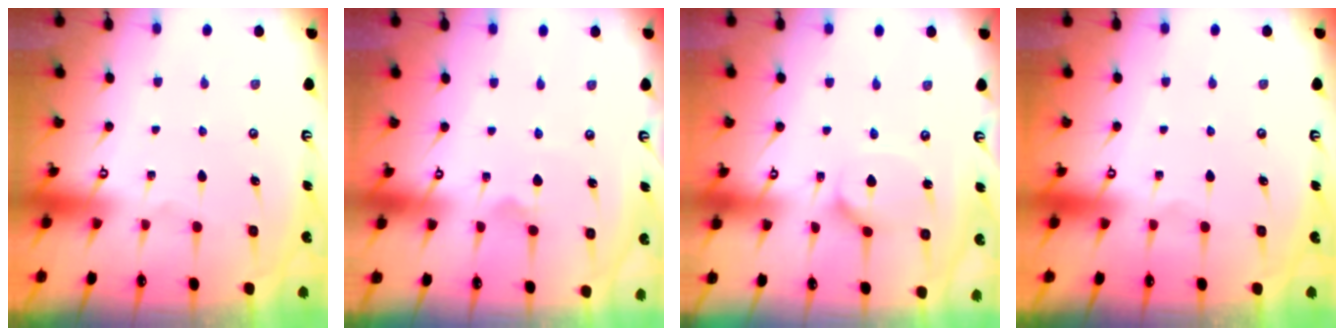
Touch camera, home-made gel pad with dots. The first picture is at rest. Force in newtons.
{"total": 3.2, "press": 3.2, "slide": 0.1}
{"total": 4.2, "press": 4.2, "slide": 0.4}
{"total": 0.0}